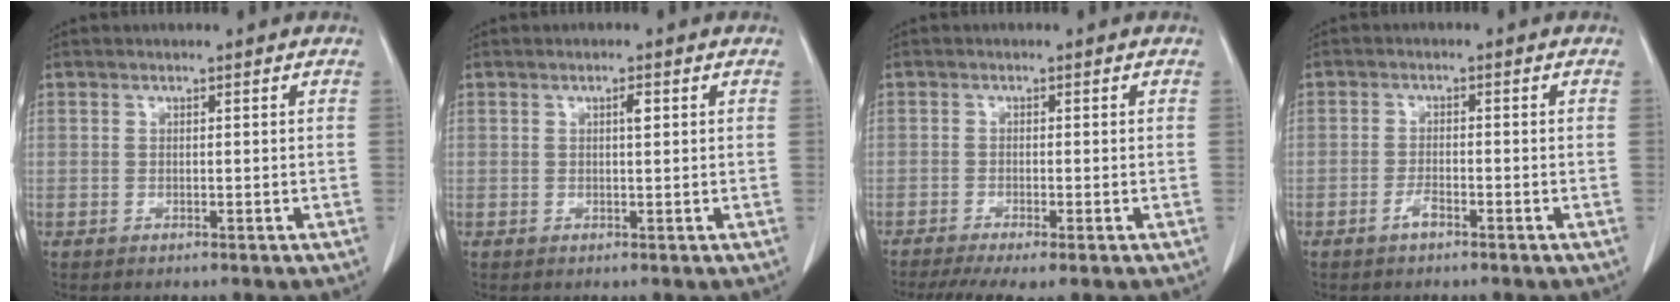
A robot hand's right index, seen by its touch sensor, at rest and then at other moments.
{"total": 1.2, "force": [0.4, 0.2, 1.1], "torque": [-0.020, 0.002, 0.006]}
{"total": 6.4, "force": [-4.6, 0.7, 4.3], "torque": [-0.070, -0.012, -0.076]}
{"total": 1.8, "force": [-1.2, 0.4, 1.3], "torque": [-0.024, 0.001, -0.020]}